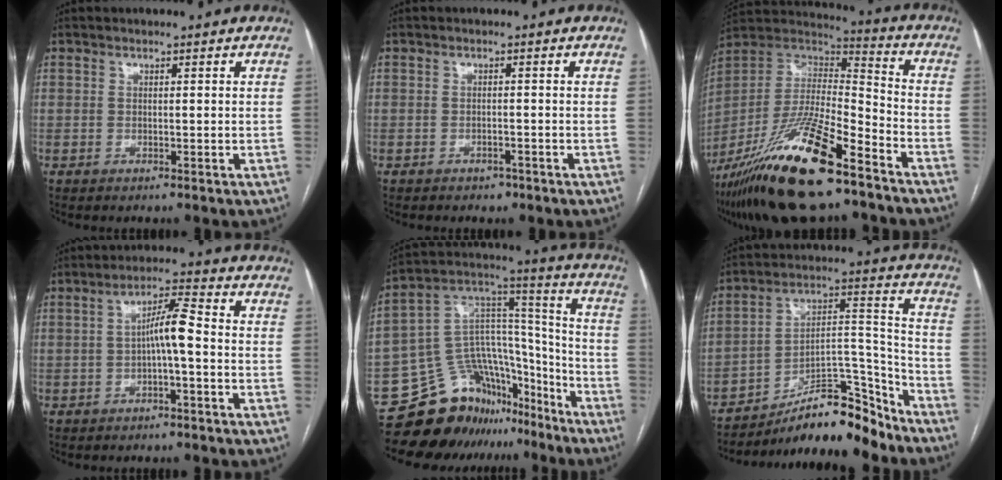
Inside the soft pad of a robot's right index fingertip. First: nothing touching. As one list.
[{"total": 1.4, "force": [-1.1, 0.8, 0.5], "torque": [-0.010, 0.001, -0.012]}, {"total": 23.3, "force": [-15.7, 4.8, 16.5], "torque": [-0.325, -0.024, -0.283]}, {"total": 5.4, "force": [-0.8, 0.4, 5.3], "torque": [-0.090, 0.019, -0.013]}, {"total": 19.2, "force": [-15.4, 10.0, 5.4], "torque": [-0.077, 0.086, -0.243]}, {"total": 17.1, "force": [-14.5, 4.1, 8.2], "torque": [-0.119, 0.044, -0.236]}]